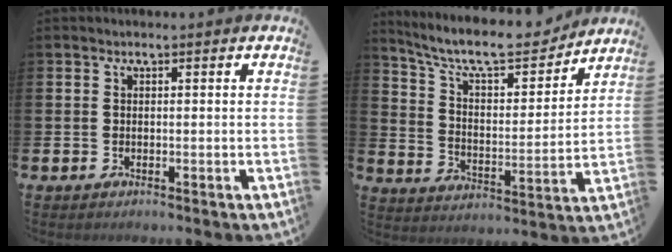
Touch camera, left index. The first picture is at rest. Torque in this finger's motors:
{"motor_torque": [1.01, -1.13, 0.42, 0.16]}